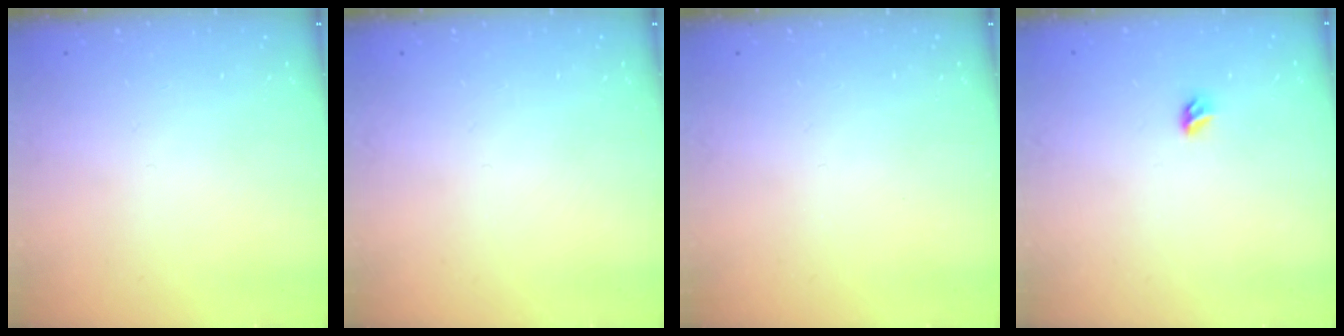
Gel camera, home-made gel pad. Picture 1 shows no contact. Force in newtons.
{"total": 0.0}
{"total": 0.0}
{"total": 3.2, "press": 3.1, "slide": 0.8}